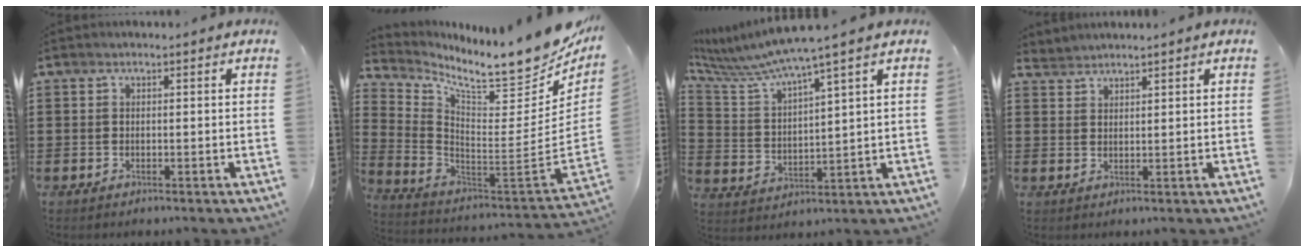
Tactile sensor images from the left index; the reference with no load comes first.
{"total": 11.1, "force": [9.5, 1.2, 5.7], "torque": [-0.106, -0.095, 0.154]}
{"total": 6.6, "force": [5.6, -0.5, 3.4], "torque": [-0.094, -0.039, 0.090]}
{"total": 1.8, "force": [1.8, -0.2, -0.4], "torque": [0.002, 0.003, 0.036]}